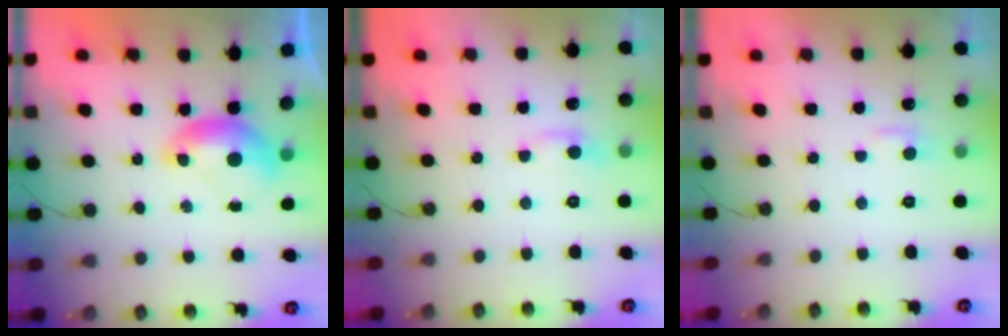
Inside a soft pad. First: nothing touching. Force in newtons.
{"total": 1.7, "press": 1.6, "slide": 0.7}
{"total": 2.5, "press": 2.5, "slide": 0.5}